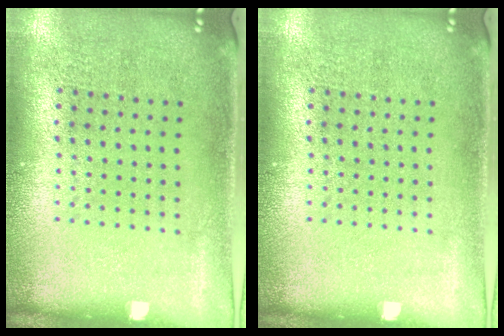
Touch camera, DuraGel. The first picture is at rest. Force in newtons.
{"total": 0.0}